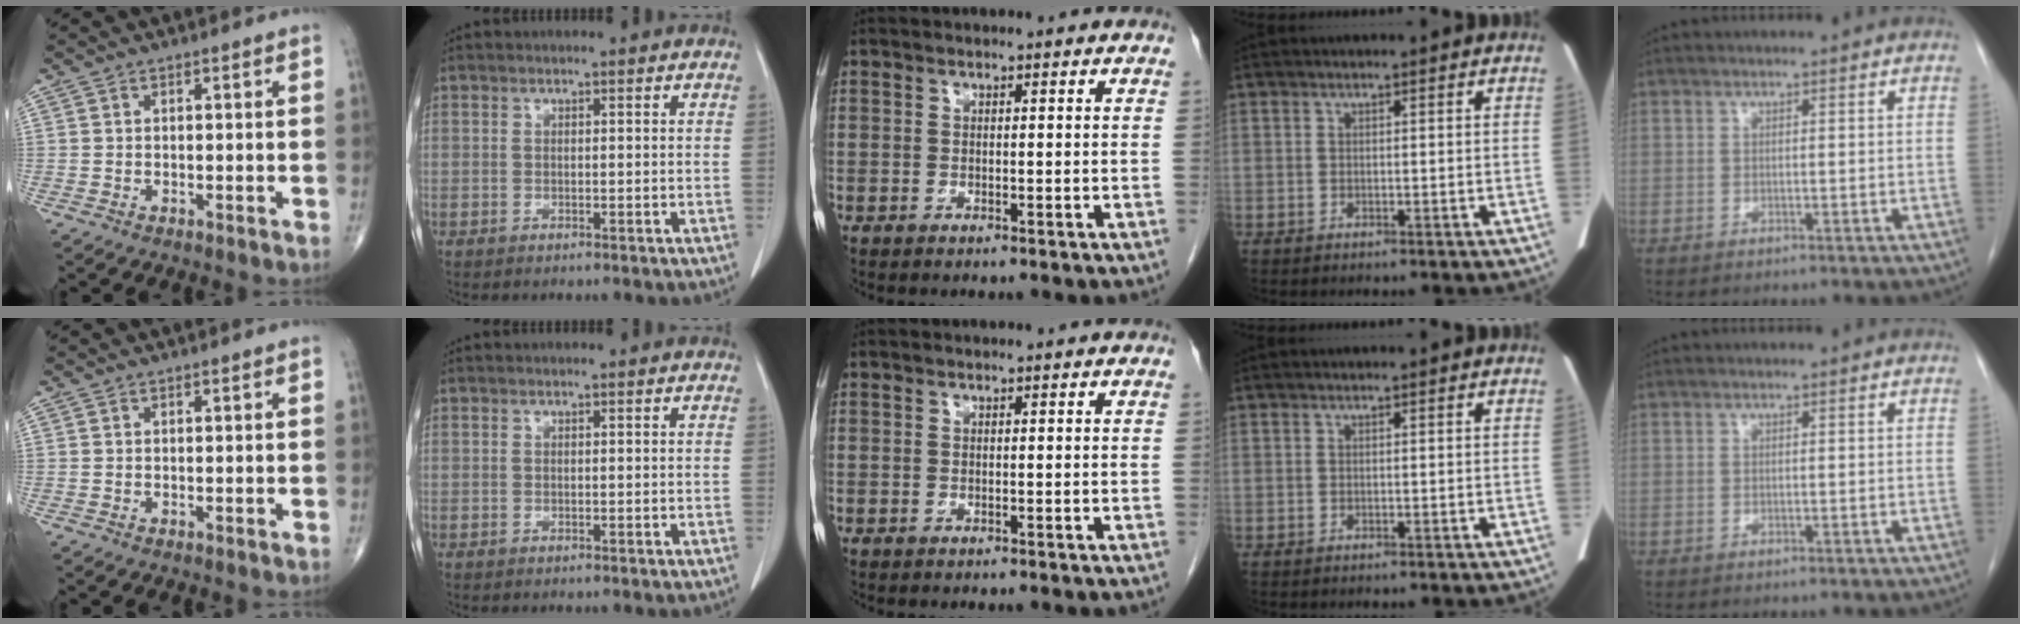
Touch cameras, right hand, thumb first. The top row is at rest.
{}